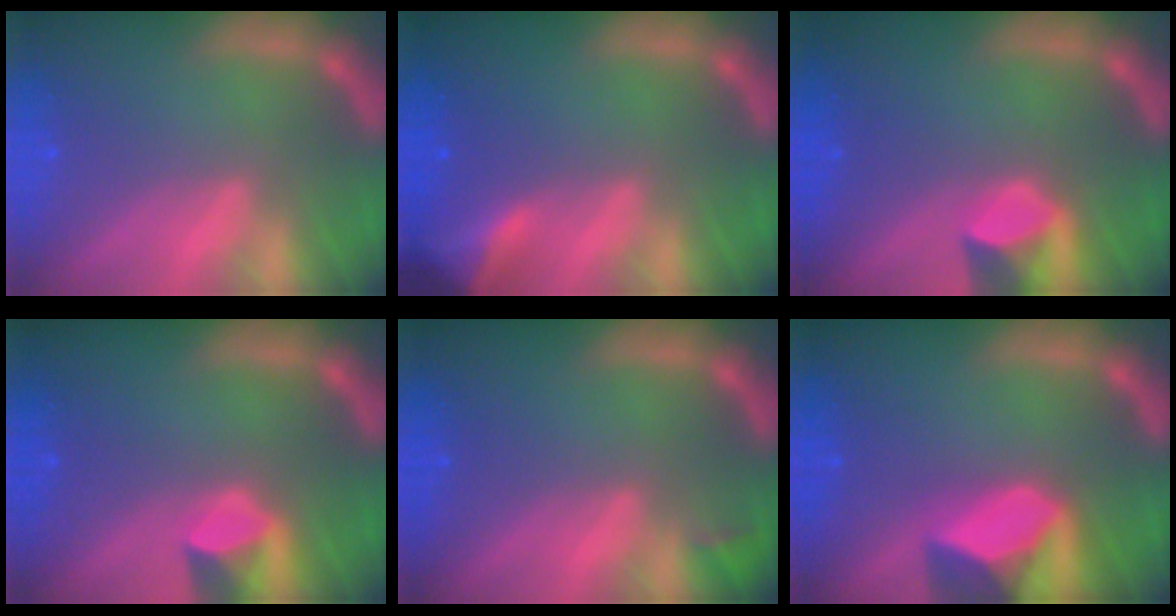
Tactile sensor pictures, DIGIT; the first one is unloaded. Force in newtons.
{"total": 4.4}
{"total": 3.0}
{"total": 2.4}
{"total": 0.9}
{"total": 7.5}